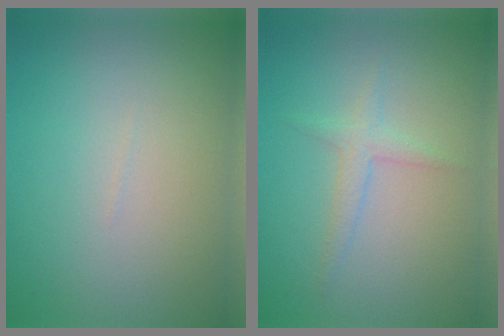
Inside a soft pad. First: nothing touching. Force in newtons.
{"total": 1.6, "press": 1.6, "slide": 0.1}